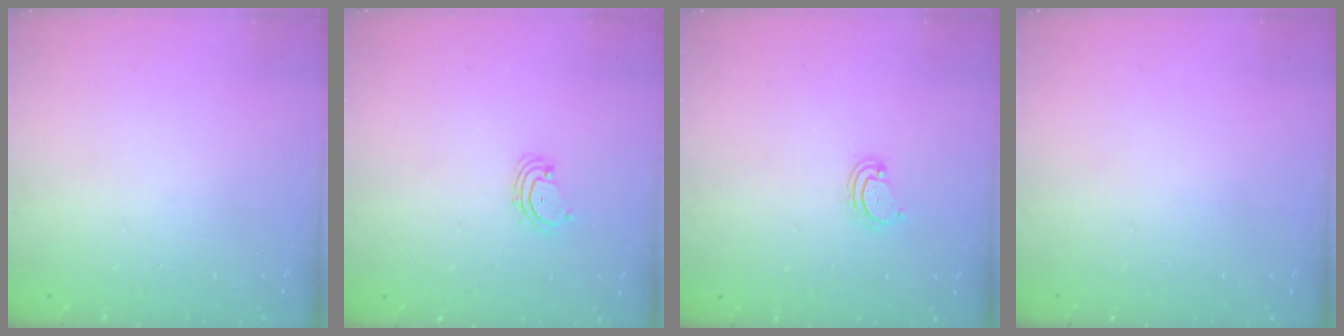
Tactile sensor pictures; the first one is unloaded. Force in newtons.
{"total": 2.3, "press": 2.3, "slide": 0.5}
{"total": 2.8, "press": 2.8, "slide": 0.2}
{"total": 0.0}